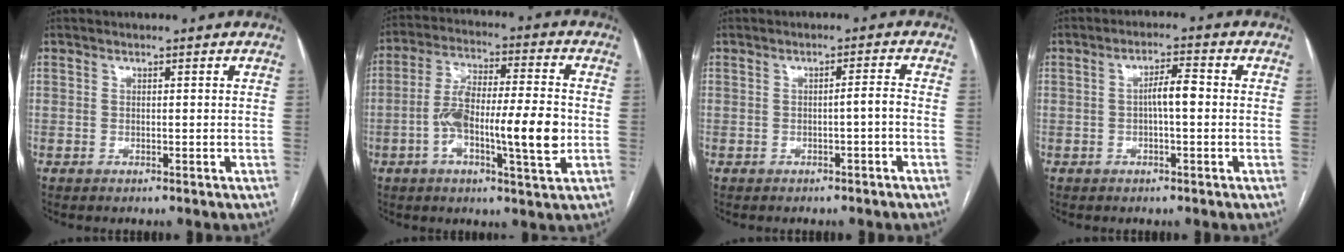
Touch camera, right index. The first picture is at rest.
{"total": 13.8, "force": [-2.7, 2.5, 13.3], "torque": [-0.235, 0.011, -0.048]}
{"total": 1.8, "force": [-0.6, 0.0, 1.7], "torque": [-0.022, 0.004, -0.010]}
{"total": 3.8, "force": [-0.2, 0.7, 3.8], "torque": [-0.064, 0.011, -0.004]}